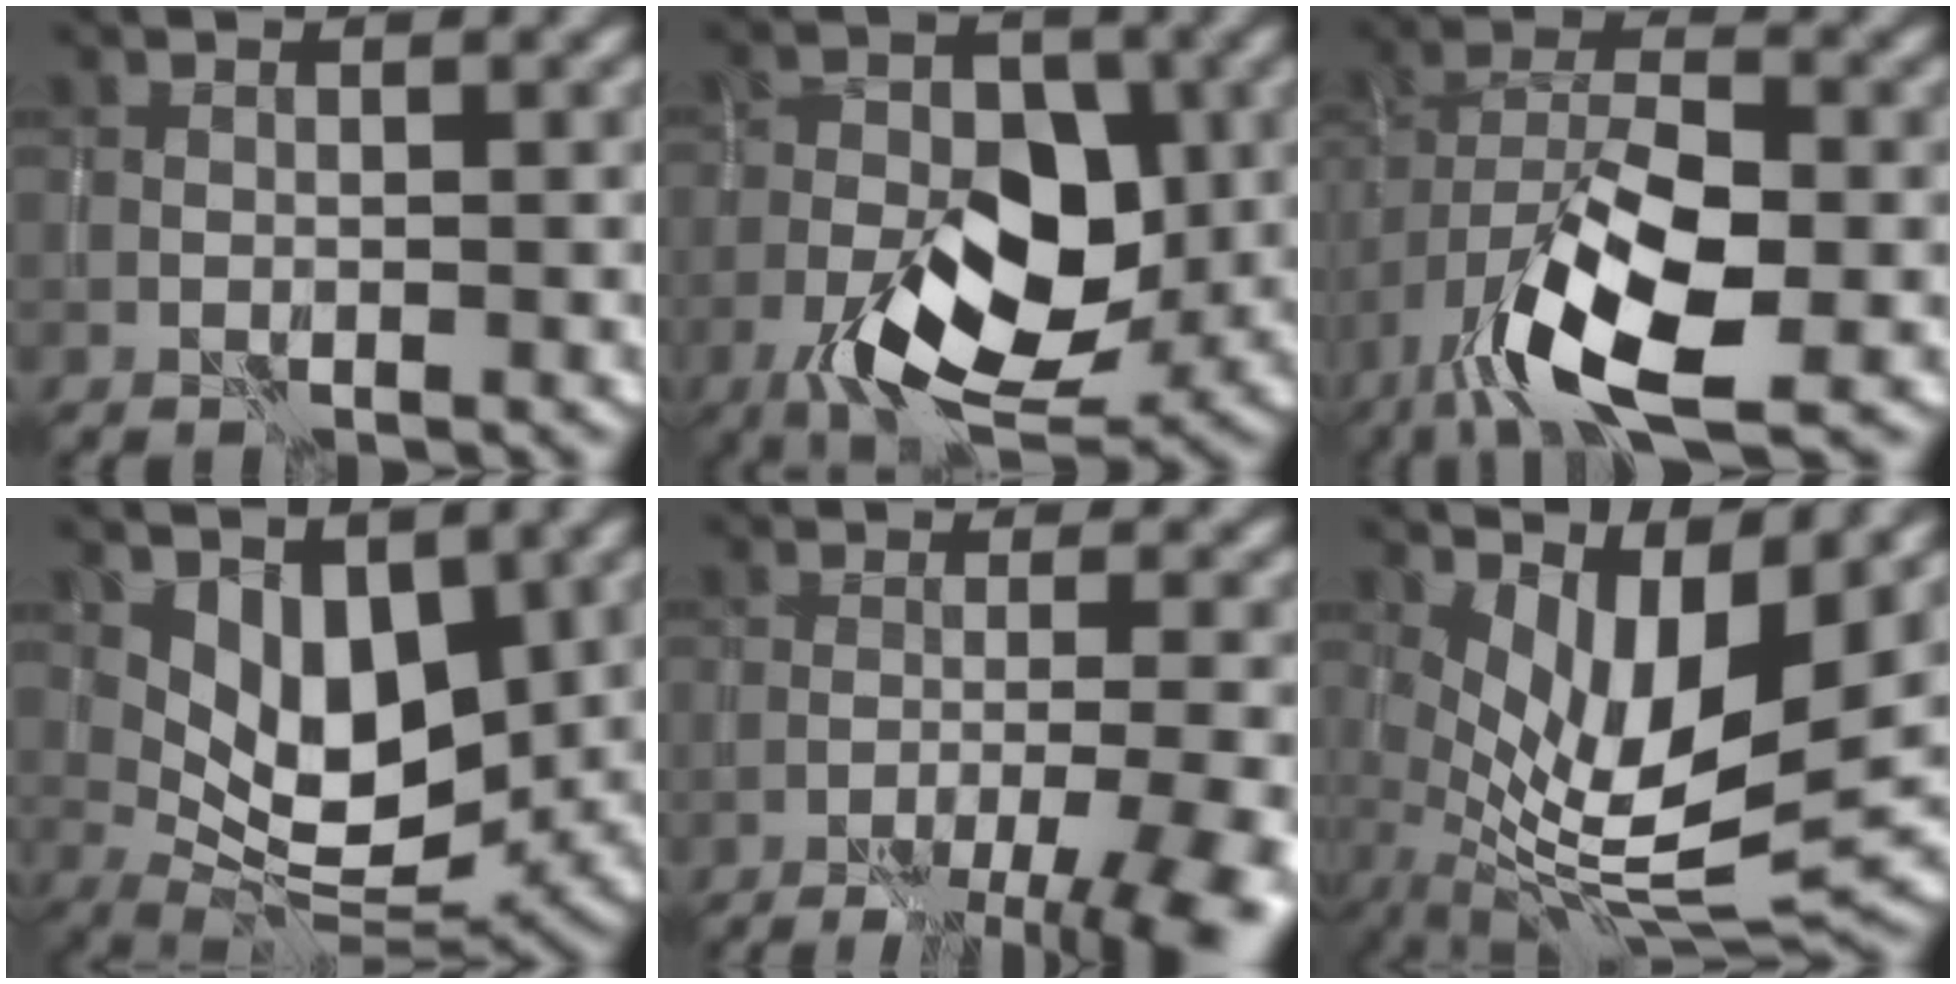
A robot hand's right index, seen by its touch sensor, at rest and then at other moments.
{"total": 9.3, "force": [-3.1, 4.7, 7.3], "torque": [-0.123, 0.002, -0.057]}
{"total": 10.4, "force": [-4.9, 3.8, 8.3], "torque": [-0.158, 0.001, -0.093]}
{"total": 5.7, "force": [2.4, 2.9, 4.3], "torque": [-0.074, -0.016, 0.041]}
{"total": 8.3, "force": [-5.9, 1.1, 5.6], "torque": [-0.081, -0.011, -0.075]}
{"total": 8.6, "force": [2.2, 3.0, 7.8], "torque": [-0.147, -0.011, 0.043]}